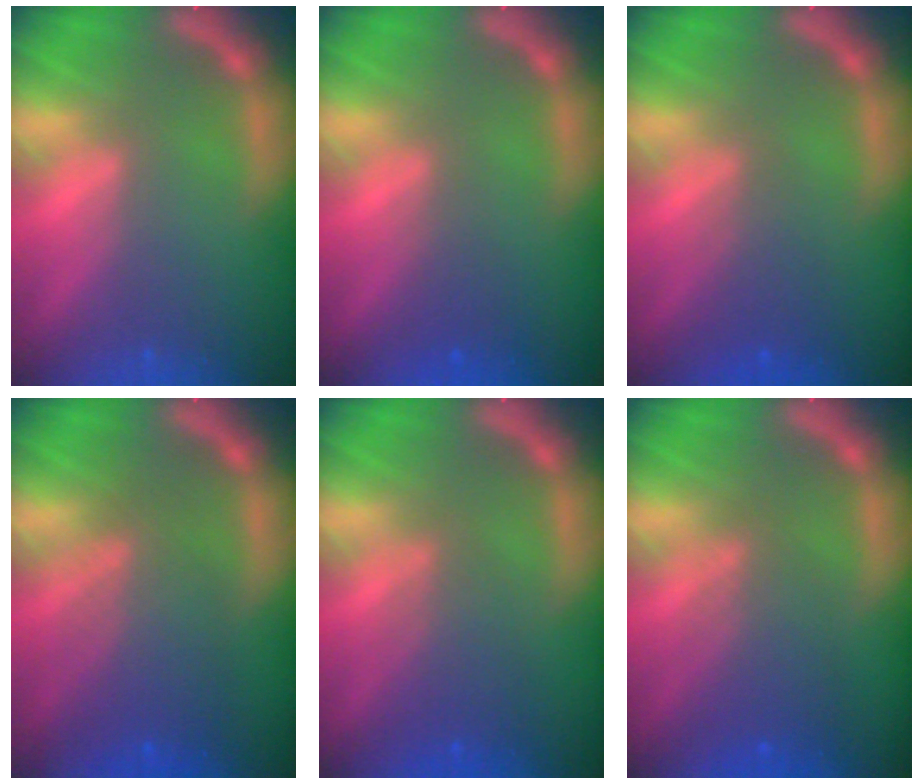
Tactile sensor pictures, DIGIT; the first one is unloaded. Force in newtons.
{"total": 1.4}
{"total": 2.5}
{"total": 6.1}
{"total": 3.5}
{"total": 4.6}